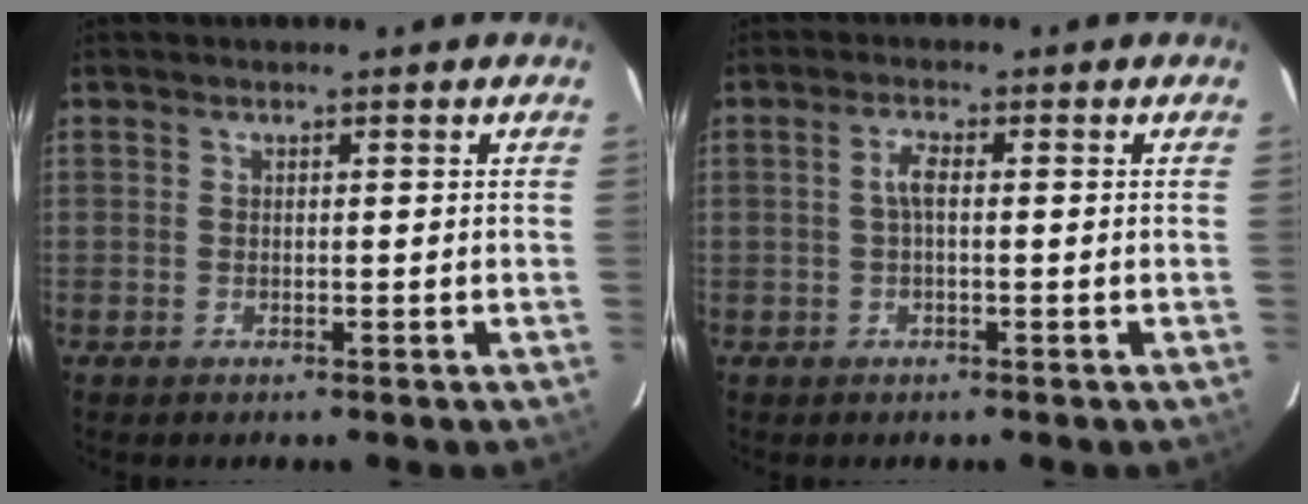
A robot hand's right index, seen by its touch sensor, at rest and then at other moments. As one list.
[{"total": 2.3, "force": [-0.1, 0.7, 2.2], "torque": [-0.046, 0.007, -0.001]}]